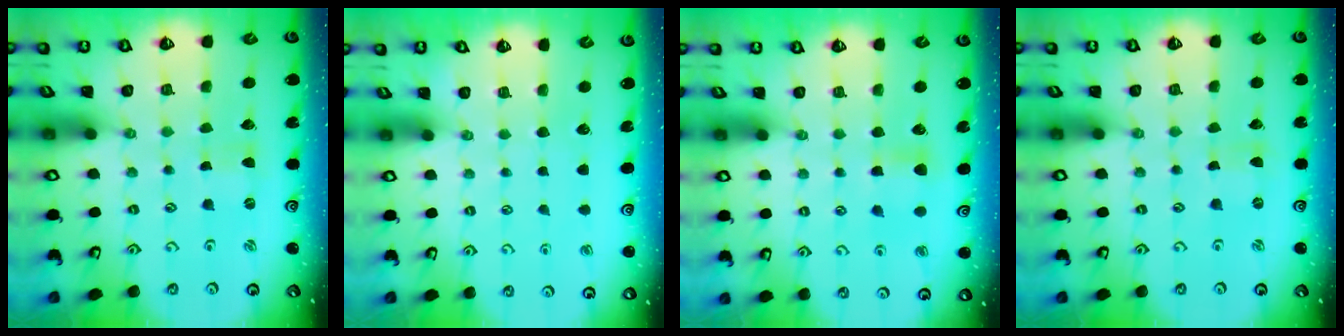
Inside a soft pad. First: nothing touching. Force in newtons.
{"total": 0.0}
{"total": 5.7, "press": 5.7, "slide": 0.6}
{"total": 0.0}